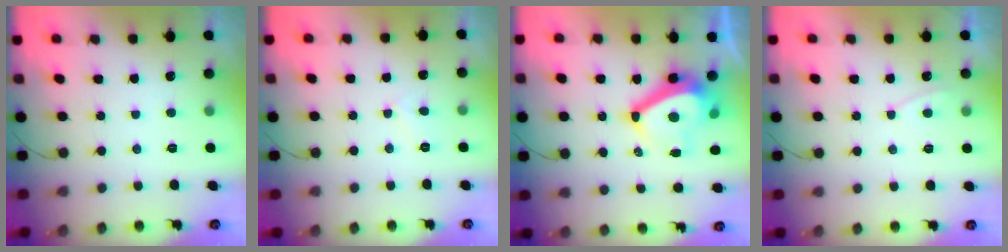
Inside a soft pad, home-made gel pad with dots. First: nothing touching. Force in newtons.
{"total": 3.2, "press": 3.2, "slide": 0.4}
{"total": 11.0, "press": 10.6, "slide": 3.2}
{"total": 2.0, "press": 2.0, "slide": 0.3}